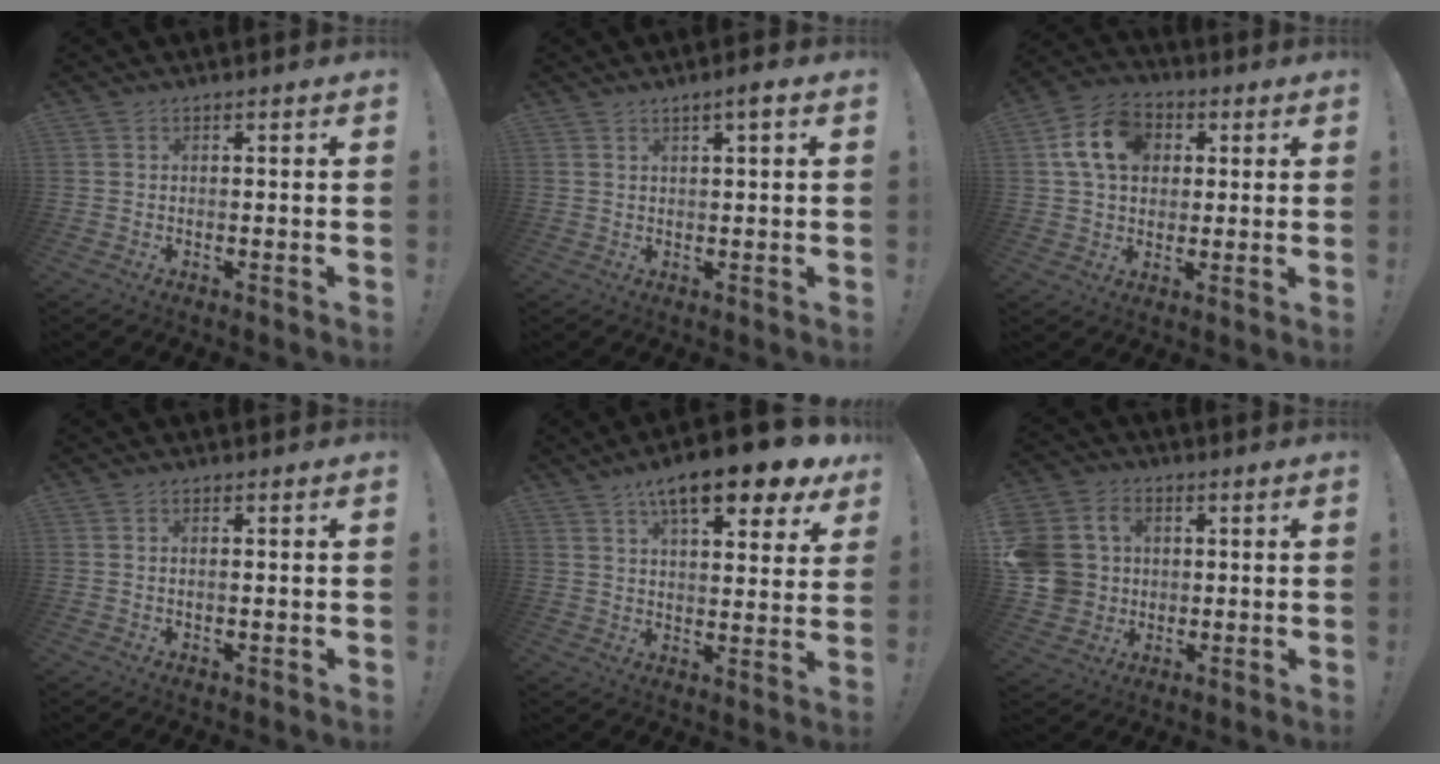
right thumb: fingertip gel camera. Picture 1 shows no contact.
{"total": 3.0, "force": [1.5, 0.3, 2.5], "torque": [-0.034, -0.004, 0.021]}
{"total": 14.0, "force": [4.0, 10.7, 8.1], "torque": [-0.126, 0.005, 0.083]}
{"total": 1.0, "force": [0.4, 0.2, 0.9], "torque": [-0.011, -0.003, 0.006]}
{"total": 14.8, "force": [9.4, 4.2, 10.7], "torque": [-0.157, -0.056, 0.150]}
{"total": 12.1, "force": [1.4, 11.0, 4.9], "torque": [-0.092, 0.004, 0.034]}